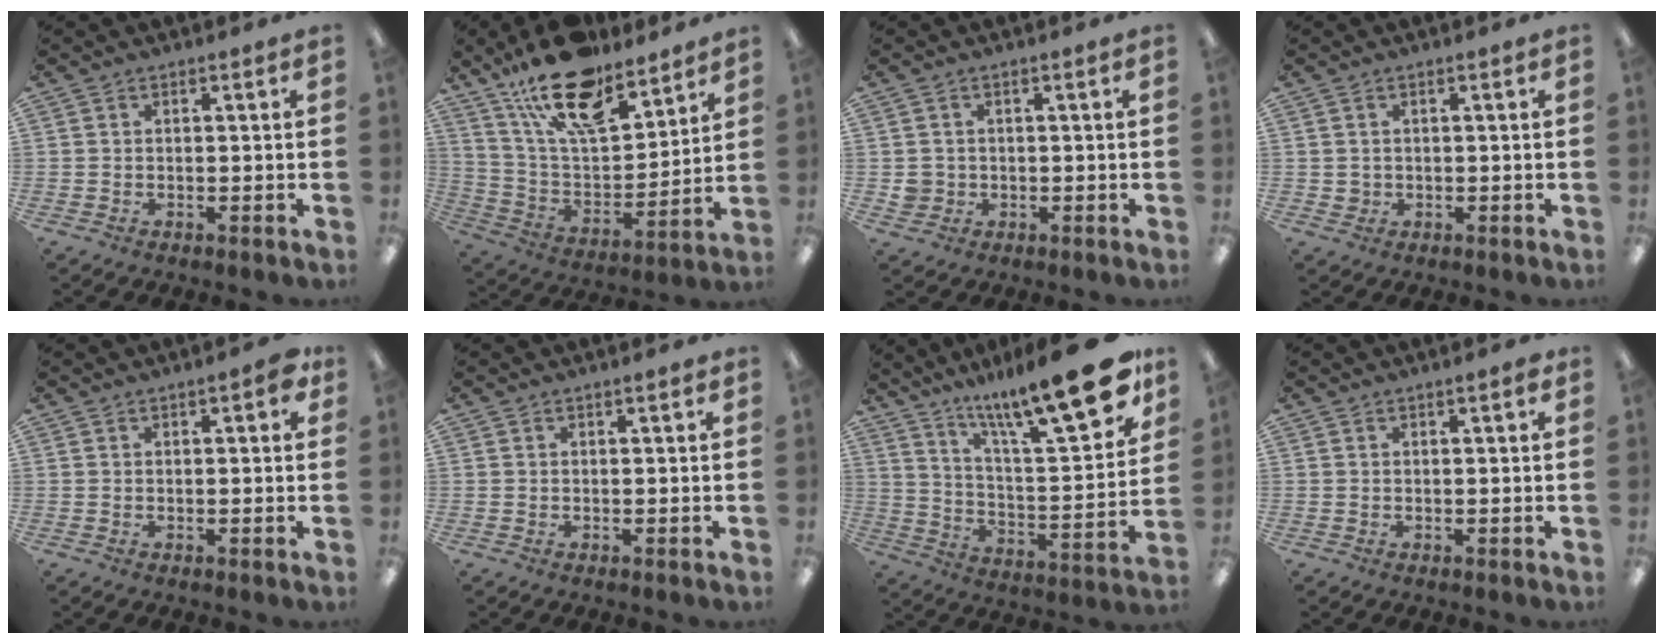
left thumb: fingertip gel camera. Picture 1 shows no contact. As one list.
[{"total": 20.8, "force": [15.0, 8.5, 11.8], "torque": [-0.209, -0.081, 0.263]}, {"total": 2.9, "force": [0.0, 2.8, 0.7], "torque": [-0.009, 0.001, -0.002]}, {"total": 1.5, "force": [0.6, 1.2, 0.7], "torque": [-0.016, 0.004, 0.008]}, {"total": 4.1, "force": [1.7, 1.1, 3.5], "torque": [-0.044, -0.004, 0.024]}, {"total": 1.5, "force": [0.6, 0.2, 1.4], "torque": [-0.026, 0.003, 0.010]}, {"total": 23.4, "force": [16.8, 4.8, 15.6], "torque": [-0.222, -0.110, 0.266]}, {"total": 1.8, "force": [1.0, 0.2, 1.5], "torque": [-0.031, 0.003, 0.016]}]